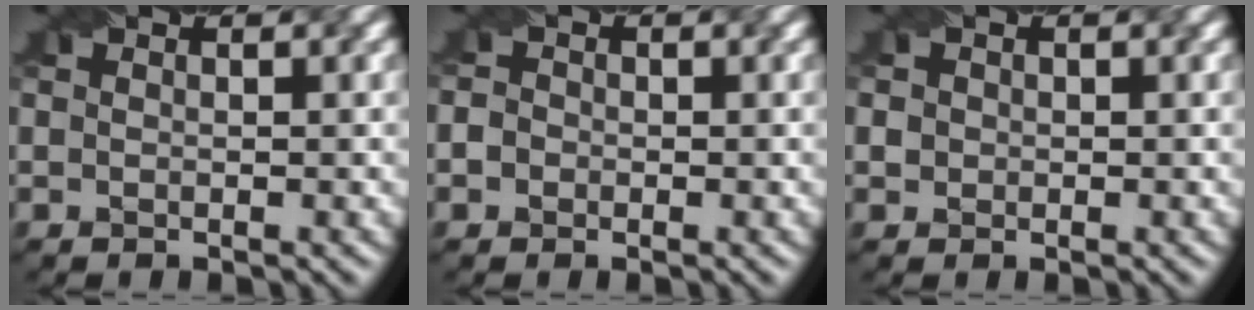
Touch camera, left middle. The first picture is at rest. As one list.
[{"total": 1.9, "force": [-0.1, 1.7, 0.8], "torque": [0.005, 0.023, -0.023]}, {"total": 2.1, "force": [0.6, 1.9, 0.8], "torque": [-0.003, 0.019, 0.002]}]